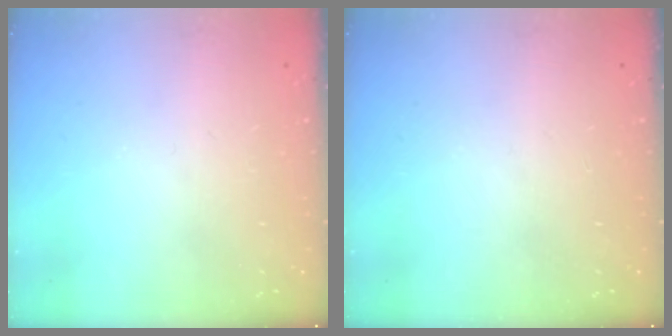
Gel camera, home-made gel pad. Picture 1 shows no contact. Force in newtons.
{"total": 0.0}